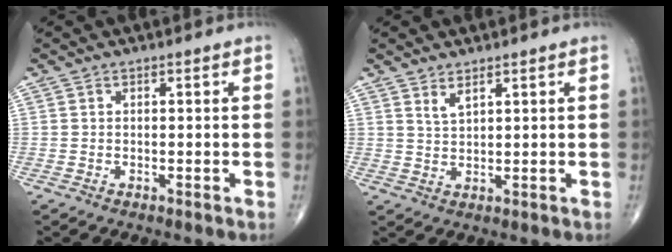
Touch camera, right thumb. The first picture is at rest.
{"total": 2.4, "force": [1.7, 0.7, 1.6], "torque": [-0.030, -0.012, 0.037]}